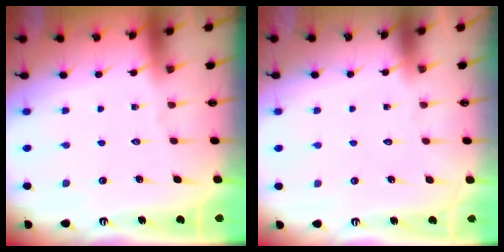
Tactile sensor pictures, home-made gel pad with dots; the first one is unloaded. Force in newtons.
{"total": 1.6, "press": 1.6, "slide": 0.1}